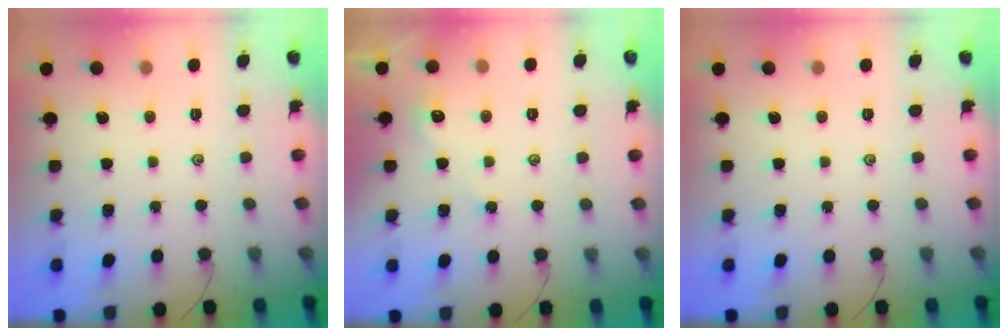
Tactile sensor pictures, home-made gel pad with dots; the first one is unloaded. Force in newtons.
{"total": 2.9, "press": 2.9, "slide": 0.4}
{"total": 0.0}